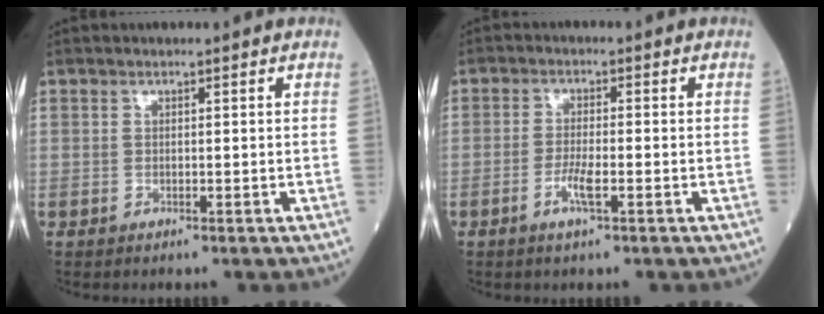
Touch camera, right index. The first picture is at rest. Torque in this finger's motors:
{"motor_torque": [-0.22, -0.02, 0.01, 0.00]}